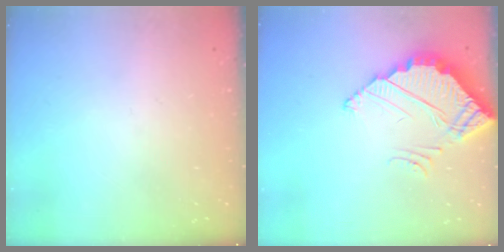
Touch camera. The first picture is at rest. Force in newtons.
{"total": 4.0, "press": 4.0, "slide": 0.3}